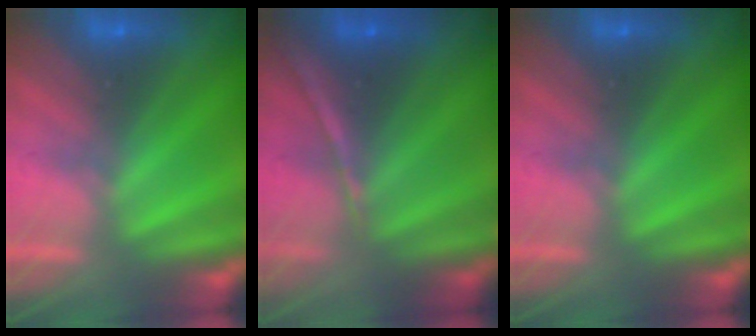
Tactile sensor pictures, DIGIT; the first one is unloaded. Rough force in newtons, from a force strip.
{"total": 1.3}
{"total": 0.0}